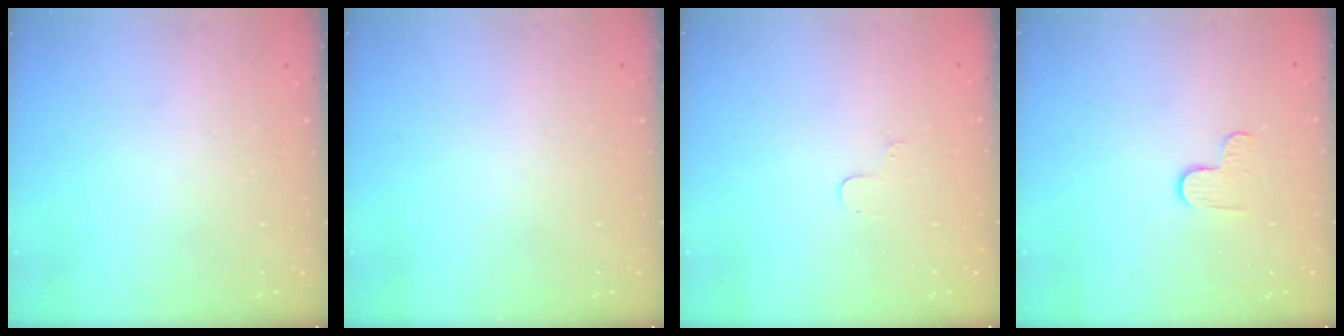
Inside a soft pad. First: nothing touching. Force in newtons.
{"total": 0.0}
{"total": 3.2, "press": 3.2, "slide": 0.4}
{"total": 3.4, "press": 3.4, "slide": 0.4}